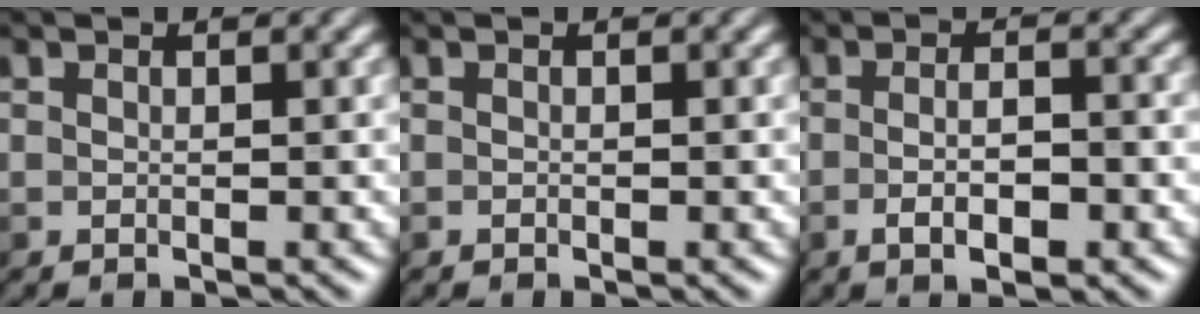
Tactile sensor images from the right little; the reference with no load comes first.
{"total": 0.0}
{"total": 3.7, "force": [-1.1, 1.2, 3.4], "torque": [-0.058, -0.006, -0.015]}